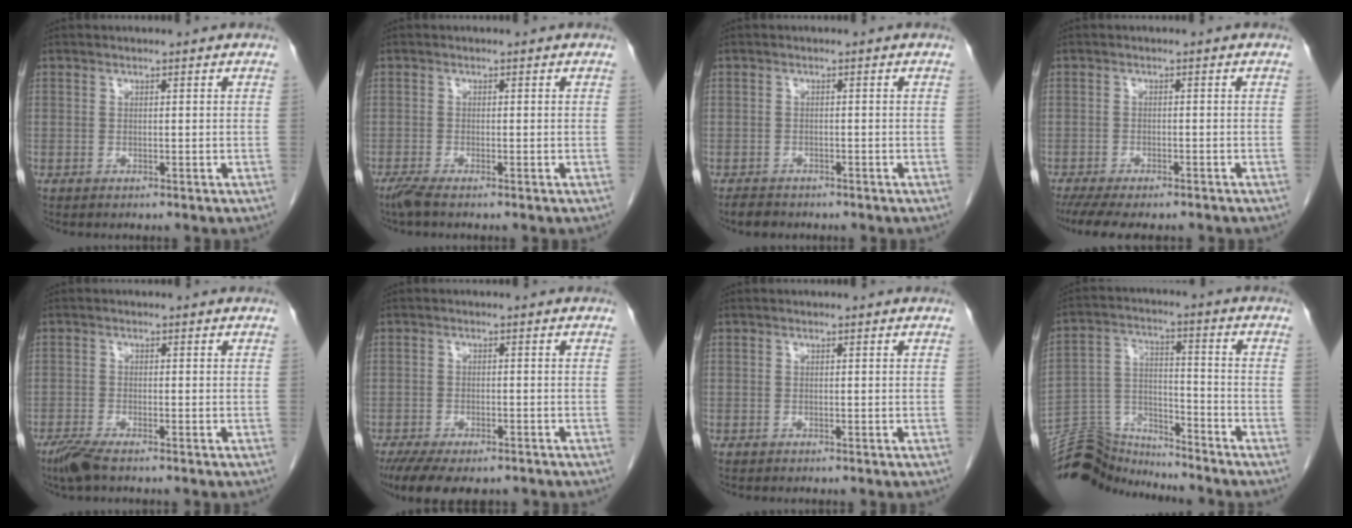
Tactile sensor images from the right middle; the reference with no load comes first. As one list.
[{"total": 1.9, "force": [-1.4, 0.0, 1.2], "torque": [-0.036, -0.009, -0.033]}, {"total": 2.4, "force": [-2.0, 1.1, 0.4], "torque": [-0.016, -0.003, -0.032]}, {"total": 10.2, "force": [-8.5, 2.7, 5.0], "torque": [-0.081, -0.010, -0.122]}, {"total": 3.5, "force": [-2.6, 0.4, 2.2], "torque": [-0.051, -0.010, -0.053]}, {"total": 10.9, "force": [-8.3, 3.9, 5.8], "torque": [-0.096, -0.010, -0.120]}, {"total": 0.0}, {"total": 10.0, "force": [-9.9, 0.8, -0.8], "torque": [0.006, 0.039, -0.184]}]